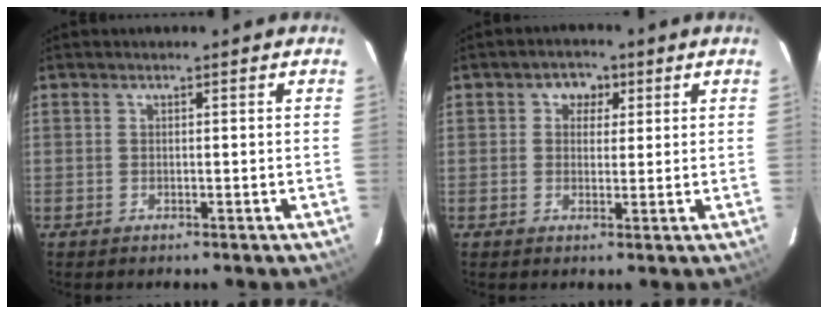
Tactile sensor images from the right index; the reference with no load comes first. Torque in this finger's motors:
{"motor_torque": [0.05, -0.03, 0.06, 0.01]}